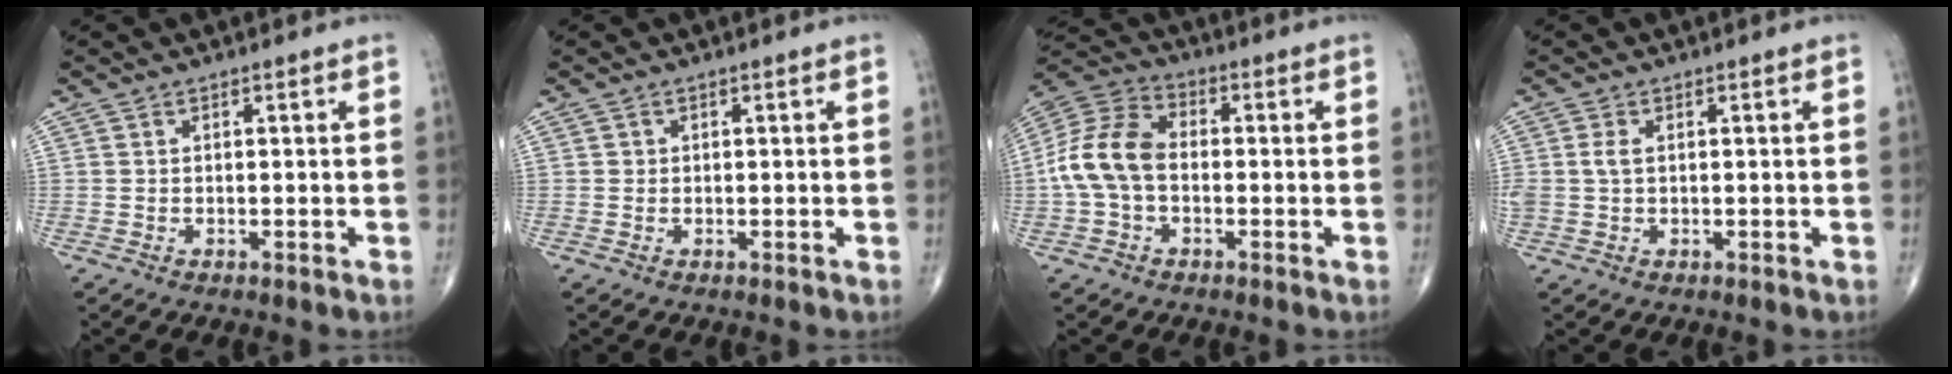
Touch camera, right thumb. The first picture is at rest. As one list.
[{"total": 0.5, "force": [0.0, 0.5, 0.1], "torque": [0.002, 0.002, 0.000]}, {"total": 11.7, "force": [-1.2, 7.7, 8.7], "torque": [-0.174, 0.034, -0.035]}, {"total": 2.4, "force": [0.2, 1.5, 1.8], "torque": [-0.050, 0.004, 0.004]}]